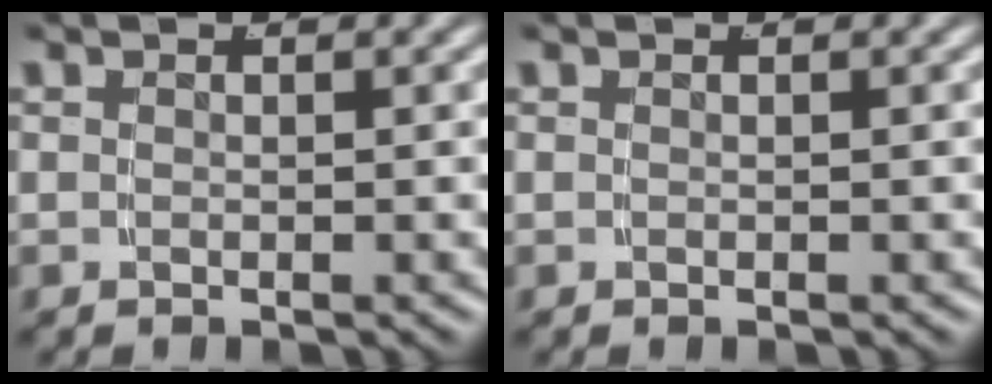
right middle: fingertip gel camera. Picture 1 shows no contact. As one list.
[{"total": 0.0}]